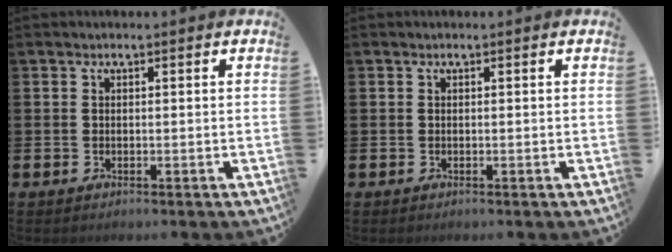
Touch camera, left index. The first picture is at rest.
{"total": 0.0}